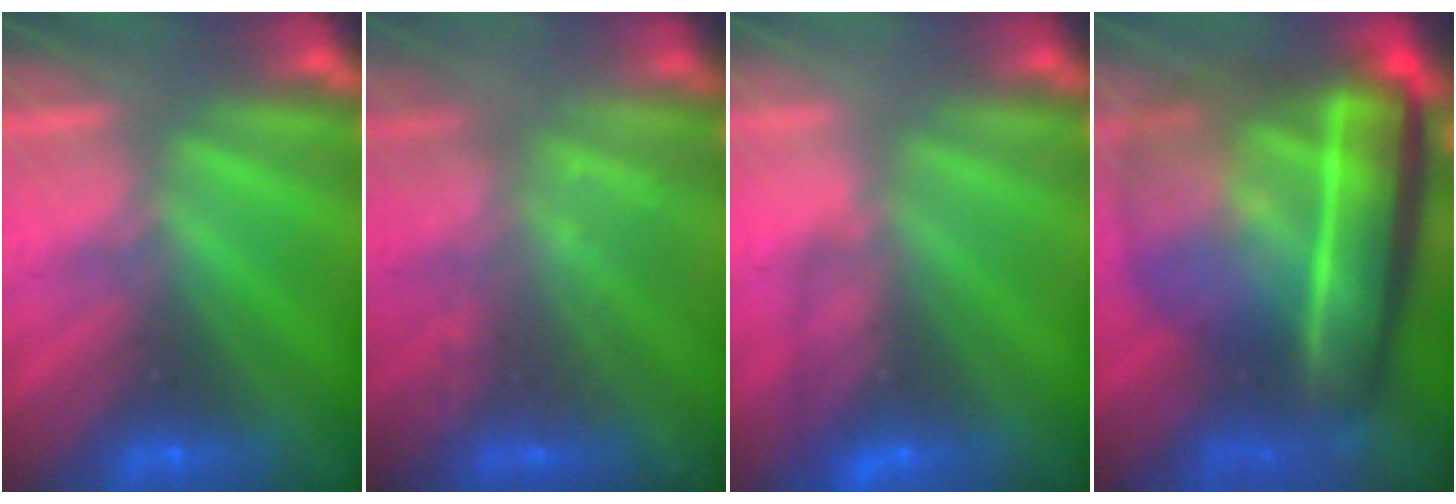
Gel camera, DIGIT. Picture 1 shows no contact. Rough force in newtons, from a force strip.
{"total": 2.2}
{"total": 4.5}
{"total": 7.3}